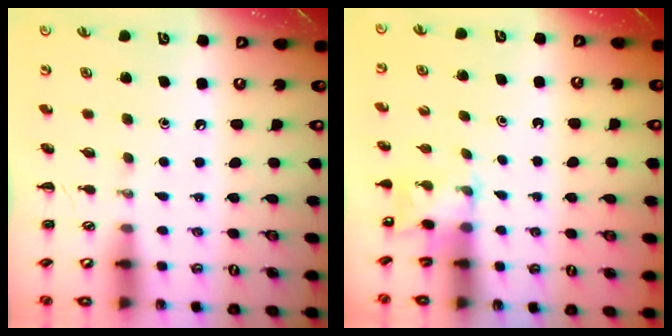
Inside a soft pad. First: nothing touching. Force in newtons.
{"total": 2.8, "press": 2.7, "slide": 0.9}